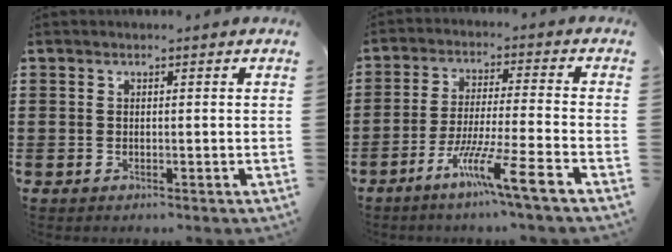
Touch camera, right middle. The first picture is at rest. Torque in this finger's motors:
{"motor_torque": [2.14, 0.00, 0.63, 0.16]}